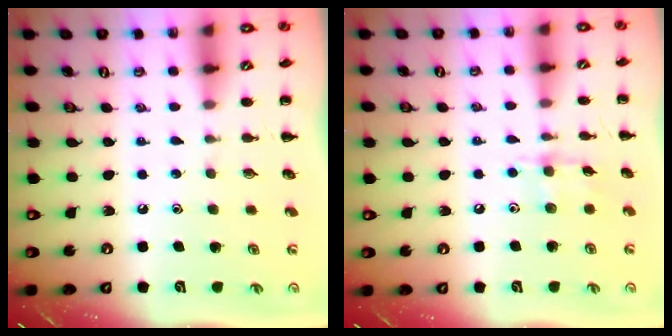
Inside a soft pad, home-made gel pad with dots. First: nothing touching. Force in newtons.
{"total": 6.2, "press": 6.1, "slide": 0.6}